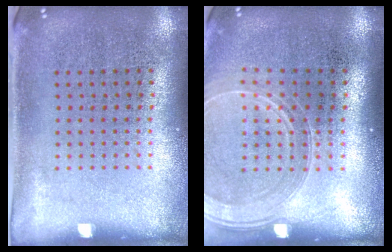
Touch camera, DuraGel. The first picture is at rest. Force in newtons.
{"total": 1.6, "press": 1.5, "slide": 0.7}